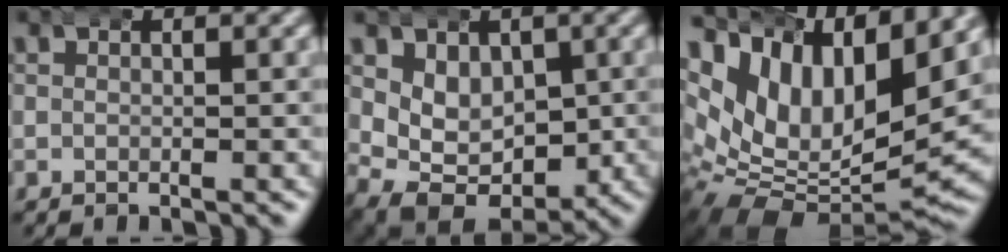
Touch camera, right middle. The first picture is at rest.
{"total": 8.7, "force": [-0.9, 7.4, 4.6], "torque": [-0.085, -0.043, -0.012]}
{"total": 15.9, "force": [1.4, 11.4, 10.9], "torque": [-0.223, -0.040, 0.031]}